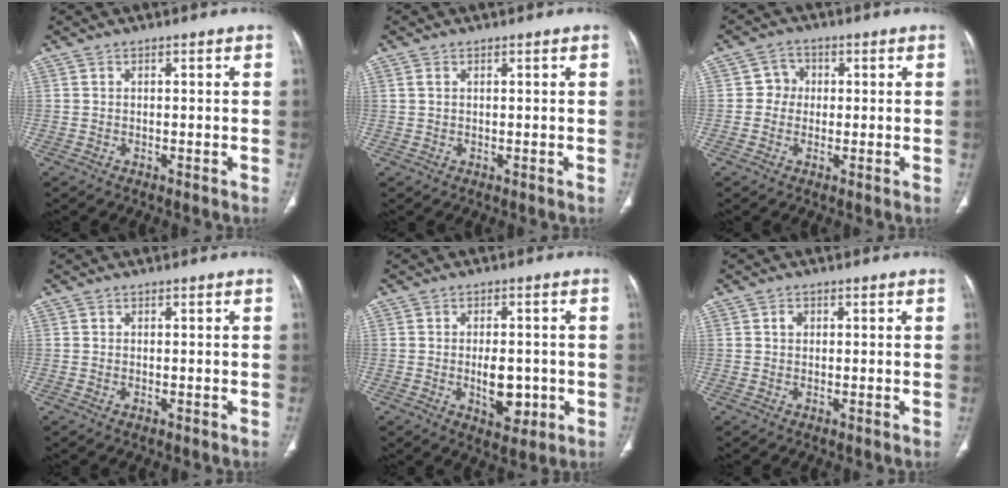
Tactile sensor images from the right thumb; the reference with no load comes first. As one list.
[{"total": 0.9, "force": [0.4, 0.5, 0.6], "torque": [-0.018, 0.010, 0.012]}, {"total": 3.6, "force": [0.1, 3.4, 1.0], "torque": [0.009, 0.010, -0.005]}, {"total": 0.5, "force": [-0.1, 0.3, 0.4], "torque": [-0.011, -0.001, -0.001]}, {"total": 7.4, "force": [-1.4, 4.1, 6.0], "torque": [-0.071, -0.001, -0.010]}, {"total": 1.3, "force": [0.3, 1.1, 0.6], "torque": [-0.007, 0.002, 0.004]}]